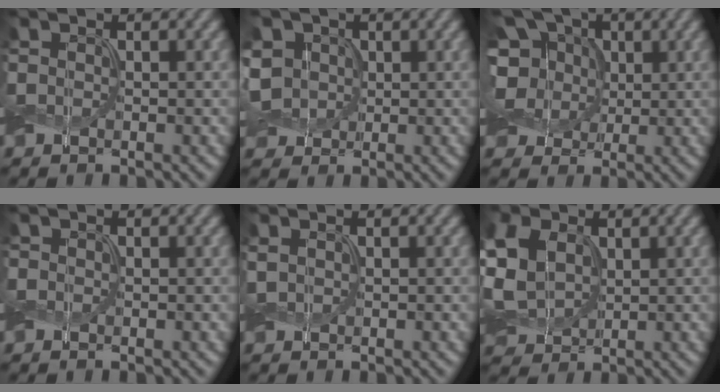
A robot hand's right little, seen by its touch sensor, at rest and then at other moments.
{"total": 5.9, "force": [0.9, 5.0, 3.0], "torque": [-0.089, 0.026, 0.003]}
{"total": 8.9, "force": [1.4, 7.1, 5.1], "torque": [-0.110, 0.033, 0.000]}
{"total": 0.0}
{"total": 0.8, "force": [0.3, 0.6, 0.4], "torque": [-0.010, 0.003, 0.008]}
{"total": 6.6, "force": [0.8, 4.9, 4.4], "torque": [-0.128, 0.013, 0.010]}